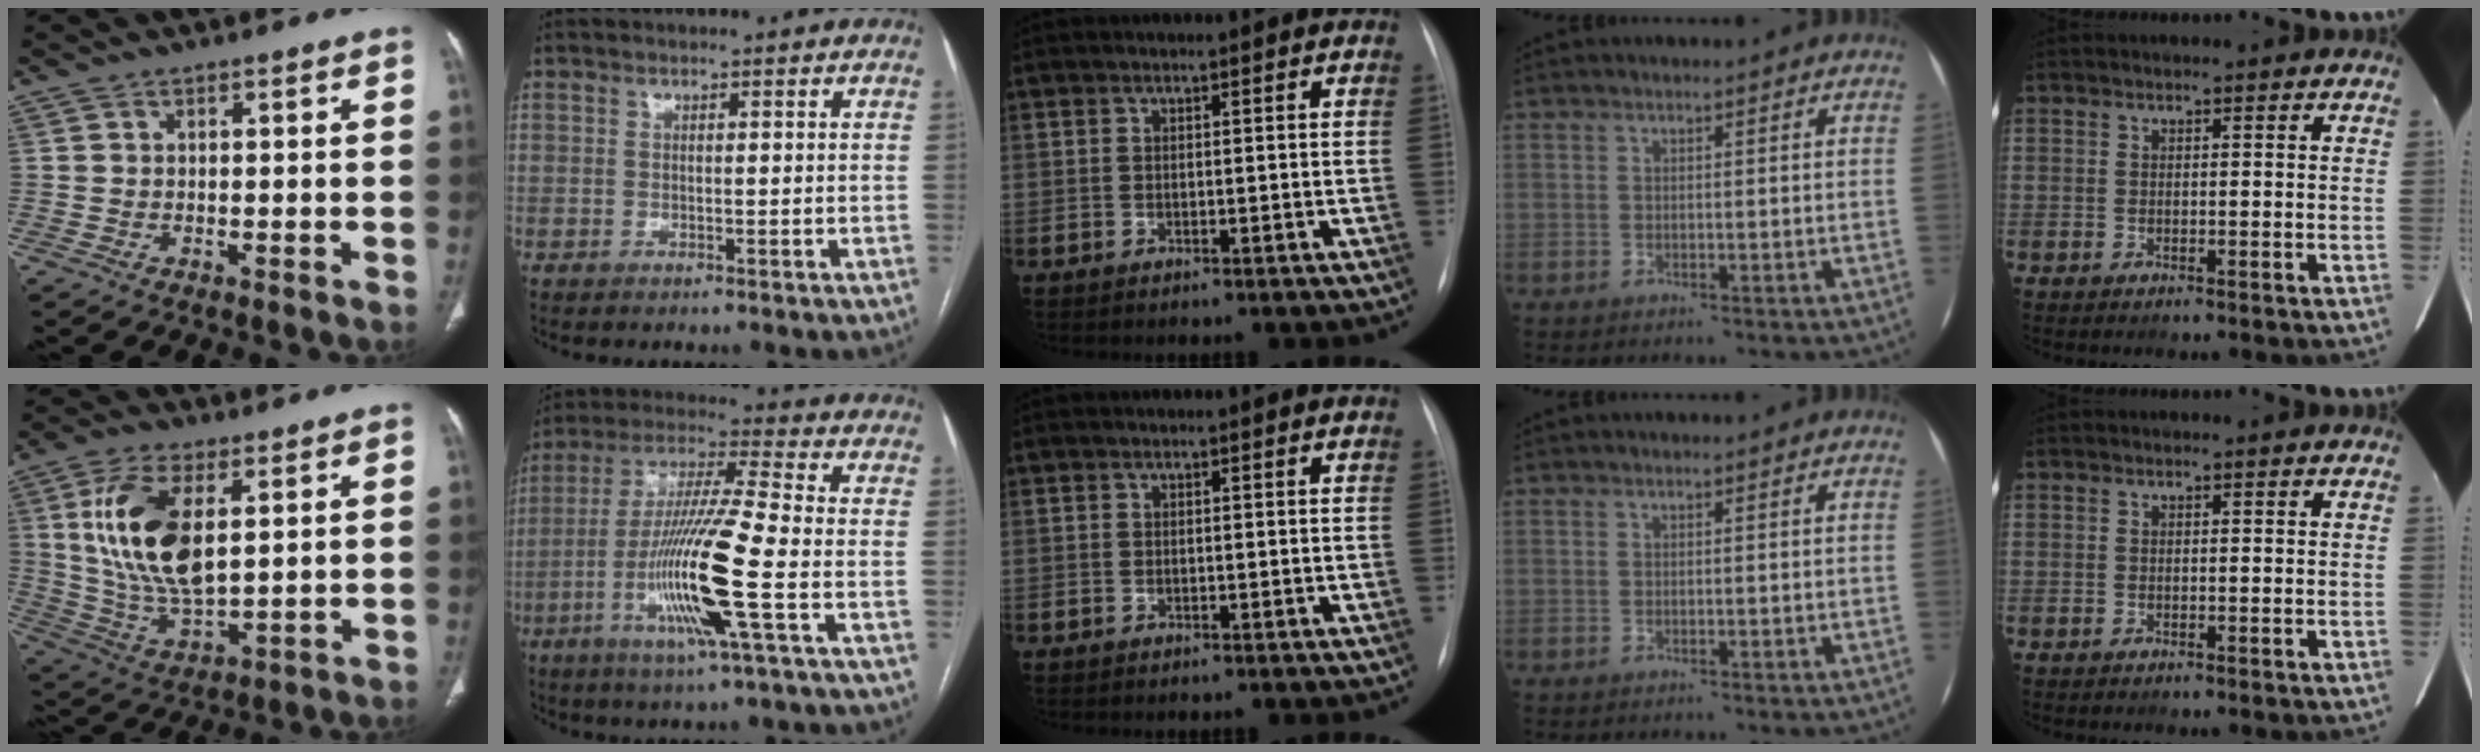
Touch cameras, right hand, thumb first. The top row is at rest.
{"thumb": {"total": 16.3, "force": [3.9, 7.8, 13.8], "torque": [-0.271, -0.019, 0.084]}, "index": {"total": 15.2, "force": [-4.6, -0.7, 14.5], "torque": [-0.296, -0.014, -0.092]}}